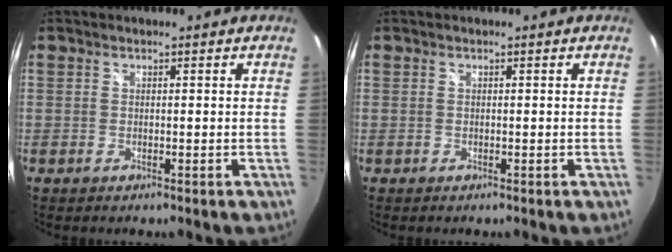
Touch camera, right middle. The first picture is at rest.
{"total": 0.0}